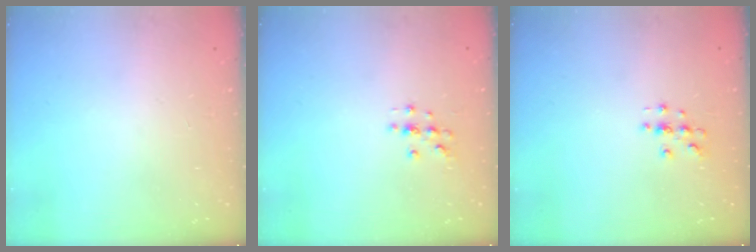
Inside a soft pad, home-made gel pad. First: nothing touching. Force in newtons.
{"total": 2.0, "press": 2.0, "slide": 0.2}
{"total": 3.0, "press": 3.0, "slide": 0.3}